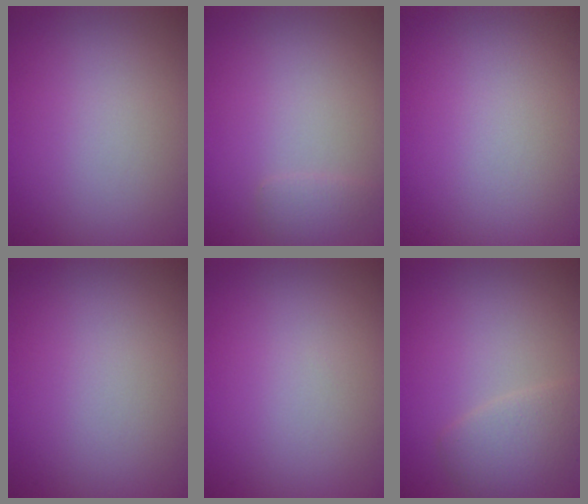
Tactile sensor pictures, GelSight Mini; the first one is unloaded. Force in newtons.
{"total": 1.0, "press": 1.0, "slide": 0.1}
{"total": 0.0}
{"total": 0.0}
{"total": 0.0}
{"total": 2.6, "press": 2.6, "slide": 0.2}